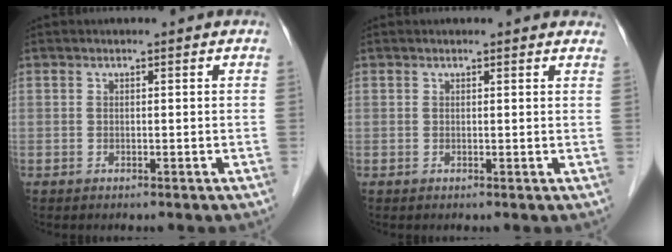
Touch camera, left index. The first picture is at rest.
{"total": 2.7, "force": [2.5, 0.7, 0.7], "torque": [-0.008, 0.000, 0.013]}